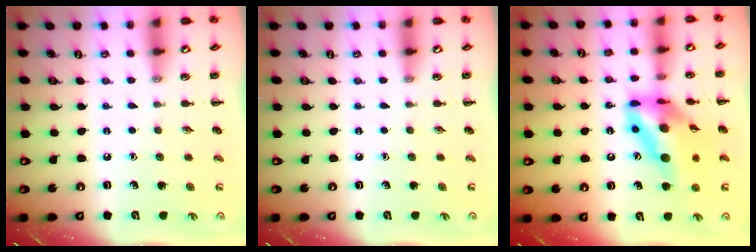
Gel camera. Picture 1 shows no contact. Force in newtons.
{"total": 0.0}
{"total": 15.1, "press": 14.2, "slide": 5.0}